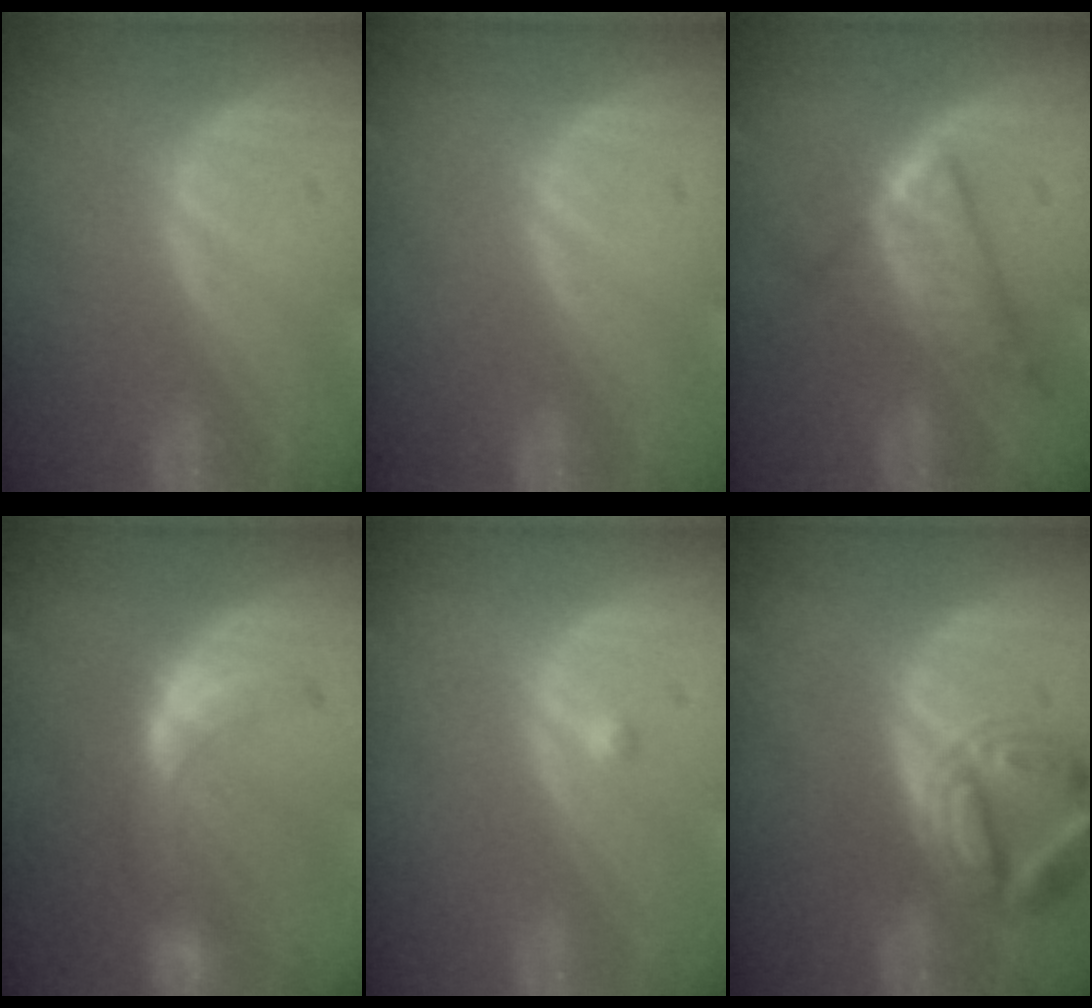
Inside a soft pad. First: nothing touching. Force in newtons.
{"total": 0.0}
{"total": 6.2, "press": 5.7, "slide": 2.3}
{"total": 6.3, "press": 6.3, "slide": 0.1}
{"total": 0.8, "press": 0.6, "slide": 0.4}
{"total": 6.7, "press": 6.4, "slide": 2.1}